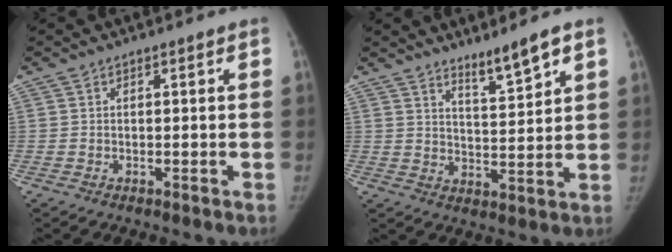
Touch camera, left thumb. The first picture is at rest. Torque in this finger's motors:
{"motor_torque": [0.12, -0.06, 0.71, -0.65, 0.01]}